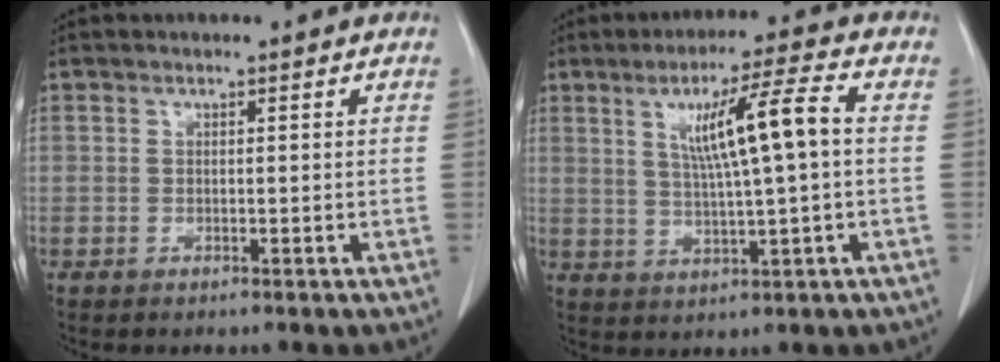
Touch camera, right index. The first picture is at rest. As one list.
[{"total": 9.8, "force": [1.8, -0.1, 9.7], "torque": [-0.163, 0.009, 0.032]}]